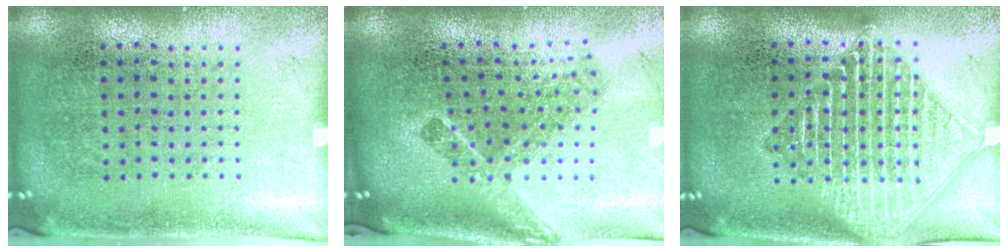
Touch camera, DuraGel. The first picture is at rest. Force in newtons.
{"total": 2.2, "press": 1.5, "slide": 1.7}
{"total": 2.6, "press": 2.6, "slide": 0.3}